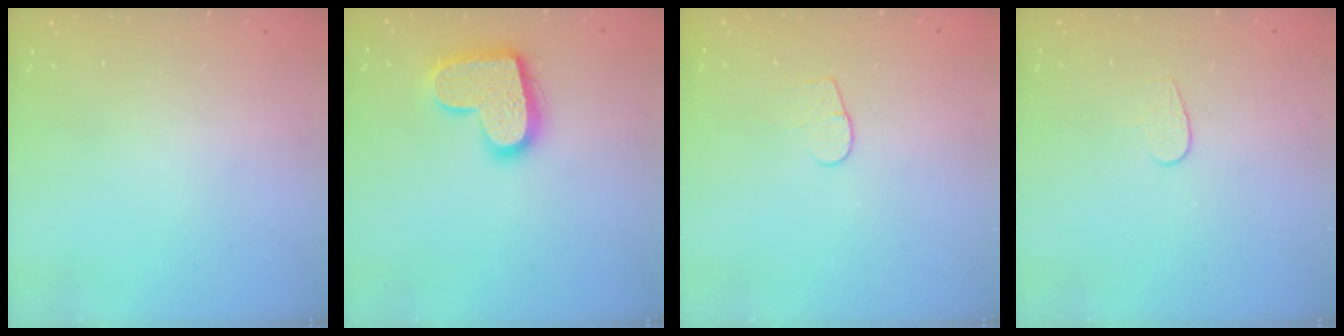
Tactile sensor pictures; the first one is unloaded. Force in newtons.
{"total": 15.6, "press": 15.6, "slide": 0.8}
{"total": 4.4, "press": 4.4, "slide": 0.3}
{"total": 3.7, "press": 3.7, "slide": 0.3}